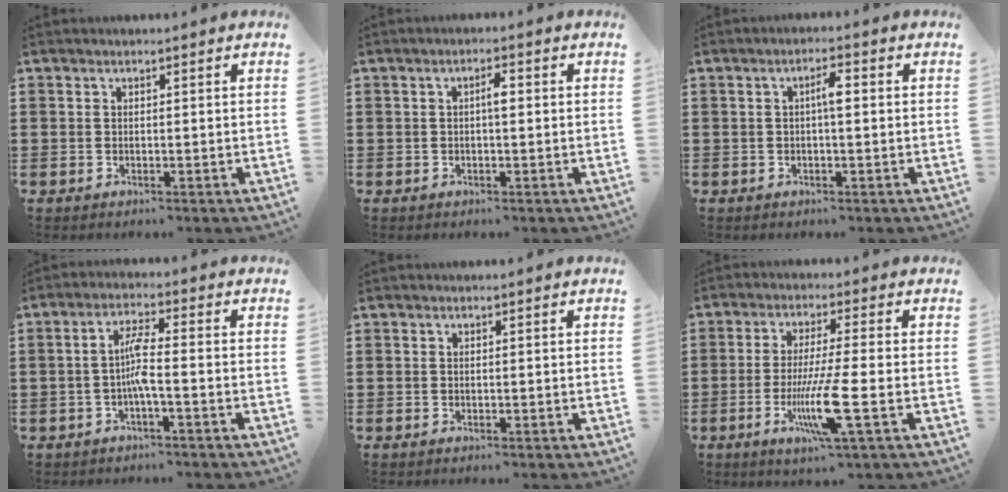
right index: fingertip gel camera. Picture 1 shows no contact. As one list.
[{"total": 2.1, "force": [0.1, 0.6, 2.0], "torque": [-0.038, 0.002, -0.001]}, {"total": 2.7, "force": [0.2, 0.6, 2.6], "torque": [-0.050, 0.002, 0.002]}, {"total": 4.4, "force": [-1.2, 0.5, 4.2], "torque": [-0.087, 0.000, -0.027]}, {"total": 0.0}, {"total": 9.1, "force": [-2.8, 0.4, 8.6], "torque": [-0.177, -0.024, -0.056]}]